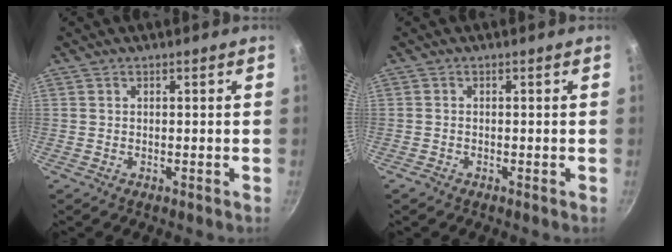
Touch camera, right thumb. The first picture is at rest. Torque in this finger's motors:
{"motor_torque": [0.05, -0.22, -0.18, -0.02, -0.01]}